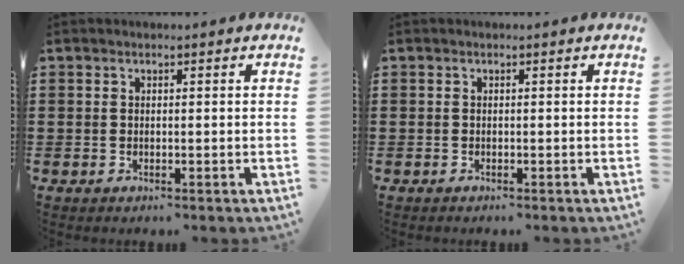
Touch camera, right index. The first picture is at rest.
{"total": 0.0}